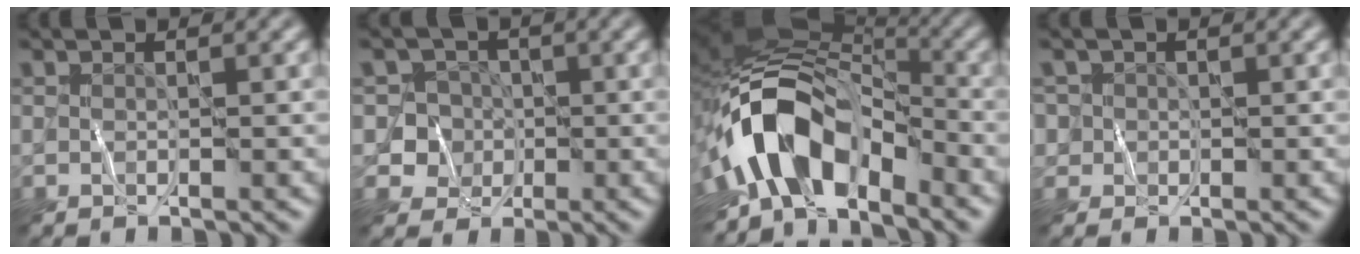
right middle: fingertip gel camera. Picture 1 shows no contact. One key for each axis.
{"total": 4.4, "fx": -1.2, "fy": 4.3, "fz": -0.2, "tx": 0.029, "ty": 0.005, "tz": -0.037}
{"total": 10.6, "fx": -5.3, "fy": 6.2, "fz": 6.9, "tx": -0.111, "ty": 0.011, "tz": -0.104}
{"total": 2.1, "fx": 0.1, "fy": 2.1, "fz": 0.0, "tx": 0.019, "ty": 0.009, "tz": -0.020}